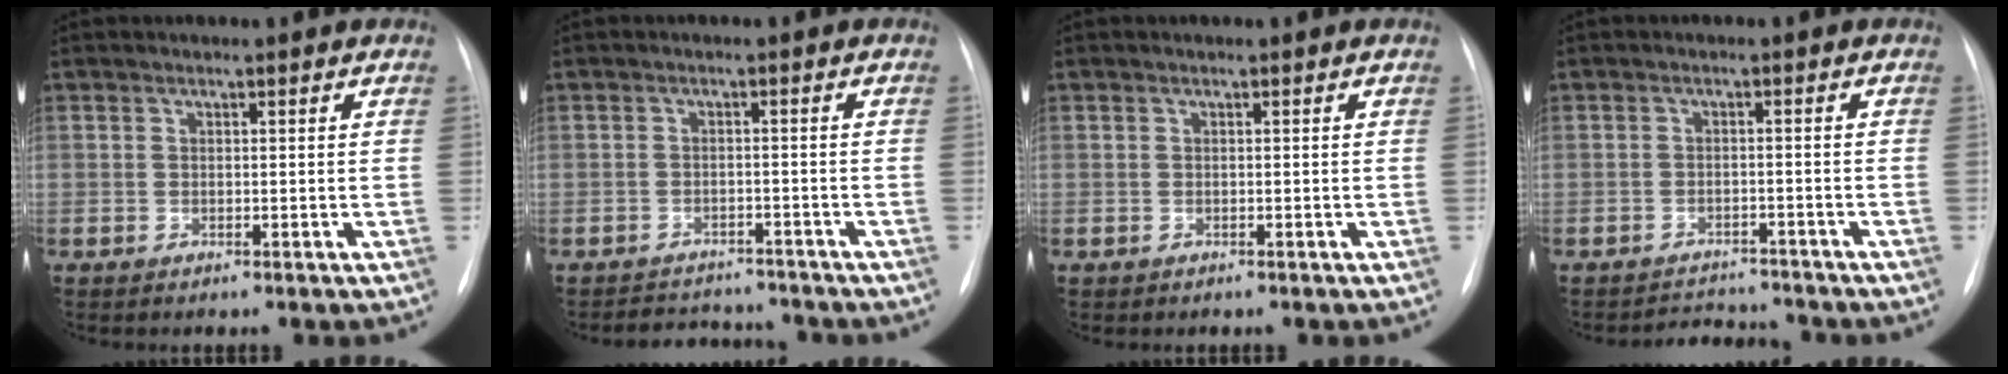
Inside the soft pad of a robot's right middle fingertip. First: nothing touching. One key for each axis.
{"total": 6.4, "fx": -6.1, "fy": 1.7, "fz": 0.6, "tx": -0.007, "ty": 0.007, "tz": -0.083}
{"total": 0.0}
{"total": 4.7, "fx": -4.6, "fy": 1.0, "fz": -0.1, "tx": 0.000, "ty": 0.007, "tz": -0.067}